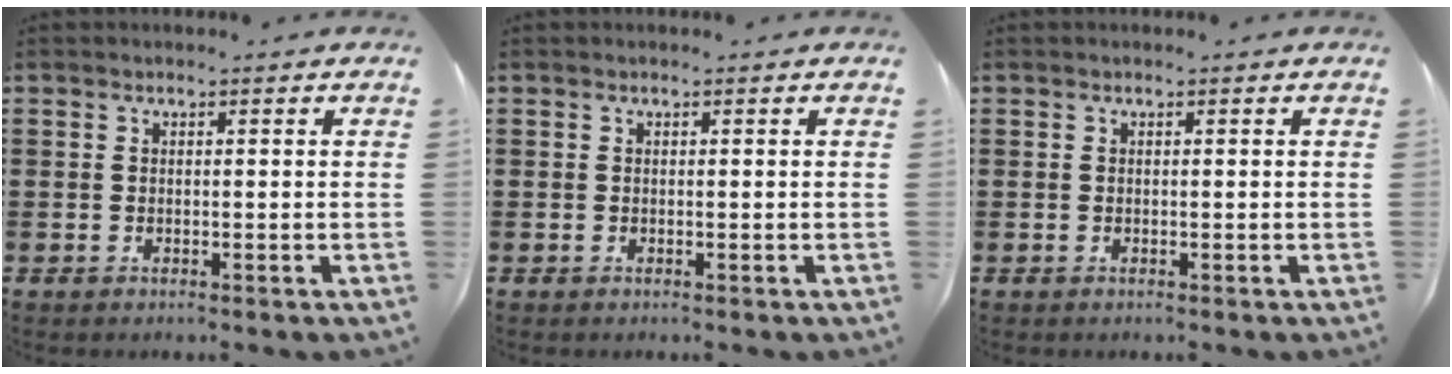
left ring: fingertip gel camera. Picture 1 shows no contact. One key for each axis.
{"total": 0.0}
{"total": 0.0}